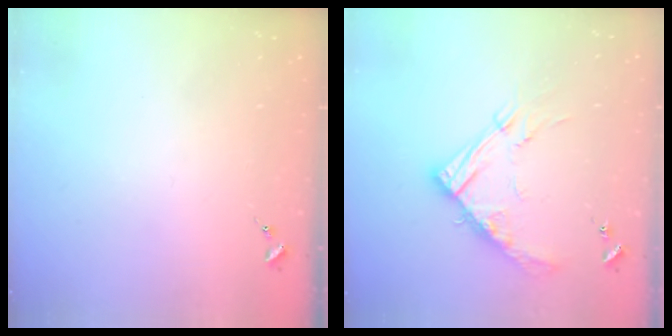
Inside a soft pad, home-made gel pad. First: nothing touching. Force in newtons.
{"total": 15.1, "press": 15.1, "slide": 1.5}